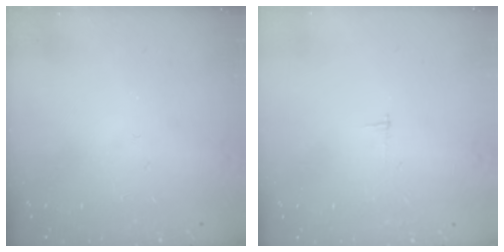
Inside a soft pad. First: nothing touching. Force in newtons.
{"total": 2.3, "press": 2.3, "slide": 0.2}